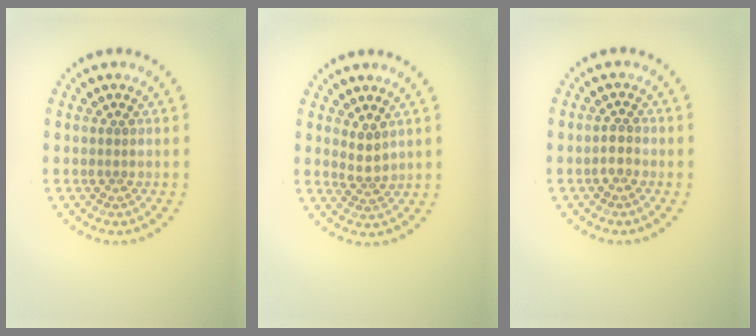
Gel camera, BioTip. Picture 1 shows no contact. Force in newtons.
{"total": 1.7, "press": 1.2, "slide": 1.1}
{"total": 1.1, "press": 1.0, "slide": 0.5}